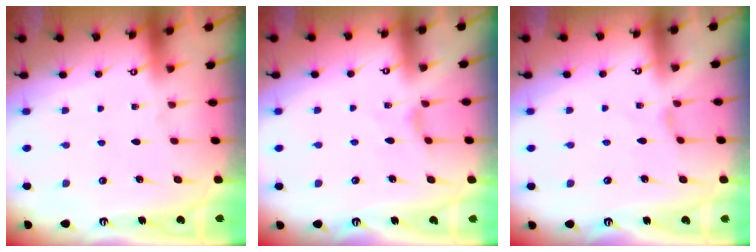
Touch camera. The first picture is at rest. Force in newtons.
{"total": 1.8, "press": 1.7, "slide": 0.5}
{"total": 0.0}